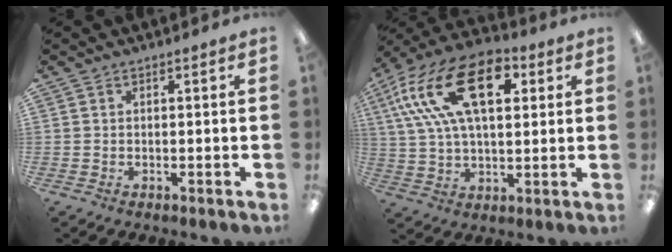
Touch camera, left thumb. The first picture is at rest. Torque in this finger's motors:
{"motor_torque": [0.46, 1.83, 1.82, -0.95, 0.22]}